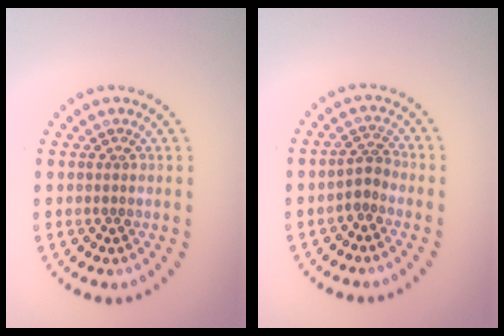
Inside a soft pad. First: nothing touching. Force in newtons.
{"total": 1.6, "press": 1.3, "slide": 1.0}